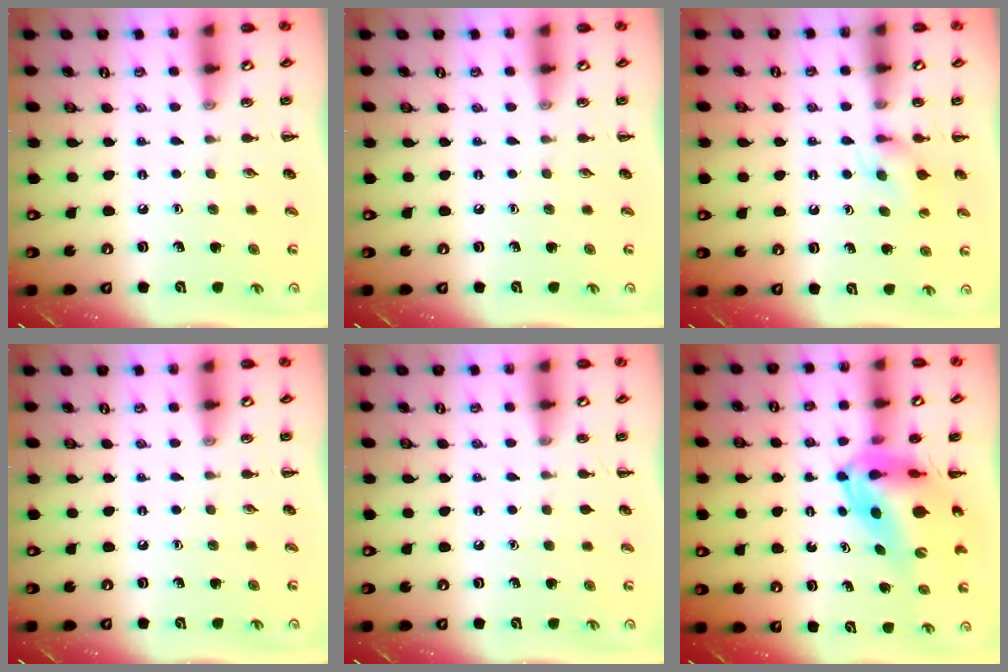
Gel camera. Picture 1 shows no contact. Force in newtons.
{"total": 0.0}
{"total": 5.6, "press": 5.4, "slide": 1.4}
{"total": 0.0}
{"total": 0.0}
{"total": 9.1, "press": 8.8, "slide": 2.5}